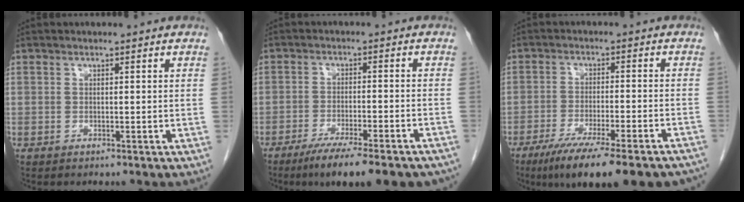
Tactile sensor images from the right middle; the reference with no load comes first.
{"total": 15.3, "force": [-12.4, 2.1, 8.8], "torque": [-0.093, -0.013, -0.176]}
{"total": 19.4, "force": [-15.6, 2.2, 11.4], "torque": [-0.117, -0.024, -0.220]}